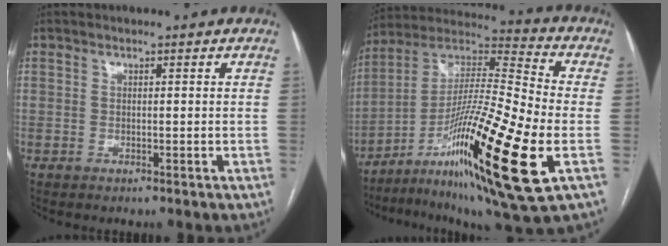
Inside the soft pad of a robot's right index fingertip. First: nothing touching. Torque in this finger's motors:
{"motor_torque": [1.71, -0.43, 0.54, 0.21]}